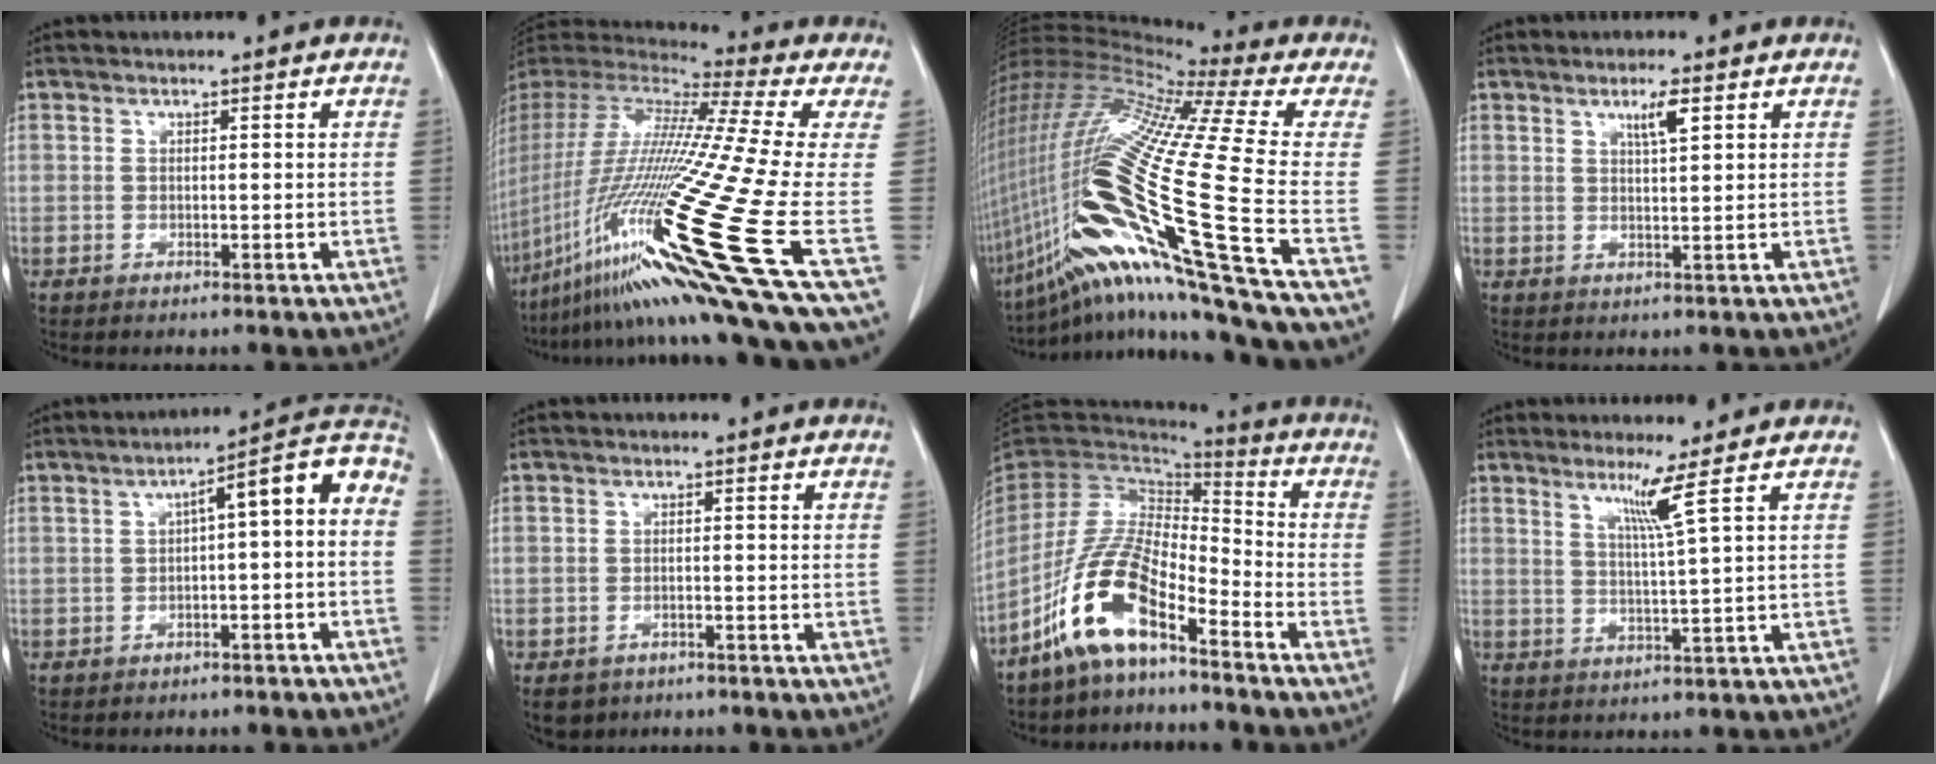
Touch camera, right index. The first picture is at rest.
{"total": 31.6, "force": [-14.7, -0.3, 27.9], "torque": [-0.532, -0.052, -0.276]}
{"total": 35.3, "force": [-11.0, 0.9, 33.5], "torque": [-0.631, -0.034, -0.212]}
{"total": 3.2, "force": [1.6, -0.1, 2.7], "torque": [-0.047, -0.003, 0.026]}
{"total": 9.9, "force": [-0.2, 1.9, 9.7], "torque": [-0.128, 0.046, -0.010]}
{"total": 3.5, "force": [-2.4, 2.5, 0.6], "torque": [-0.005, 0.003, -0.034]}
{"total": 12.6, "force": [-7.9, 3.6, 9.2], "torque": [-0.194, 0.005, -0.157]}
{"total": 4.5, "force": [2.3, -2.1, 3.1], "torque": [-0.060, -0.014, 0.049]}